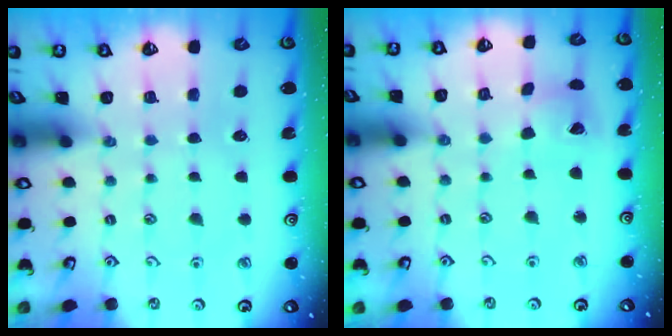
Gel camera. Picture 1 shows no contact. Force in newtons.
{"total": 7.1, "press": 7.1, "slide": 1.0}